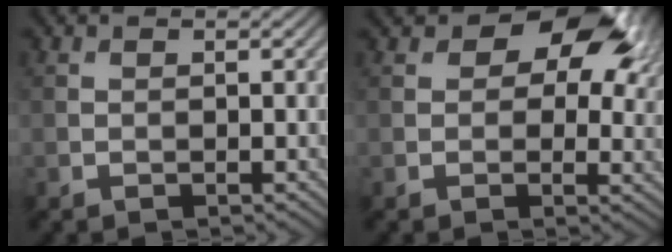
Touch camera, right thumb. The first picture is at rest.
{"total": 11.6, "force": [5.2, 6.6, 8.0], "torque": [-0.108, 0.005, 0.082]}